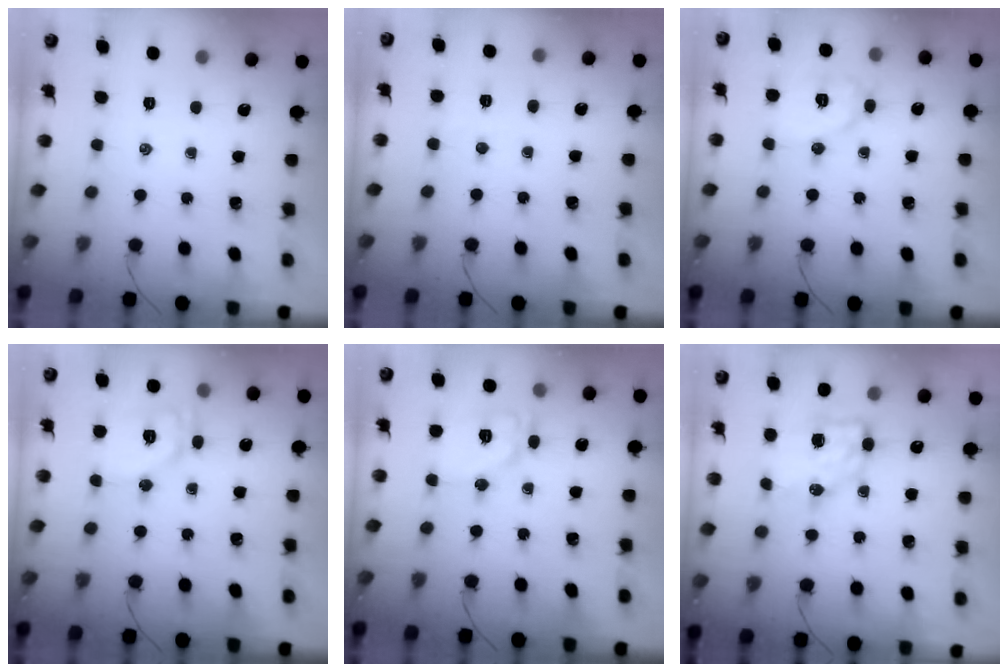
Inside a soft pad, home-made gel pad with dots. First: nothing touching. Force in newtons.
{"total": 2.6, "press": 2.4, "slide": 0.8}
{"total": 10.0, "press": 10.0, "slide": 0.2}
{"total": 11.1, "press": 11.1, "slide": 1.0}
{"total": 11.1, "press": 11.1, "slide": 1.2}
{"total": 8.0, "press": 7.9, "slide": 0.8}